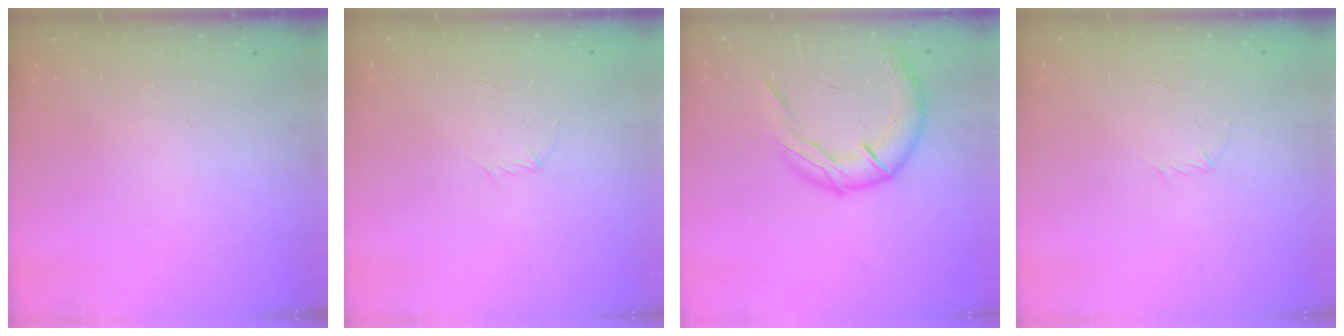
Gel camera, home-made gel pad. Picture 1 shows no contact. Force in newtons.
{"total": 2.8, "press": 2.7, "slide": 0.8}
{"total": 14.6, "press": 14.5, "slide": 1.6}
{"total": 2.8, "press": 2.7, "slide": 0.8}